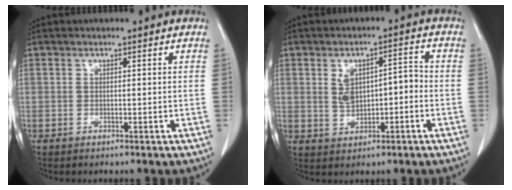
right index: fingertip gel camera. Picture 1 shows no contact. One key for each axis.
{"total": 5.8, "fx": -0.2, "fy": 3.0, "fz": 5.0, "tx": -0.087, "ty": 0.024, "tz": 0.008}